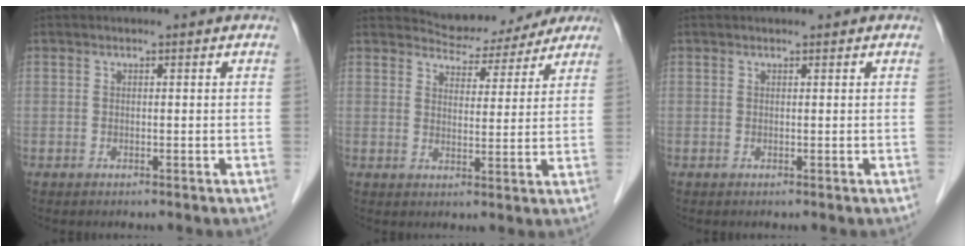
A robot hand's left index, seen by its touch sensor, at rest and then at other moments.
{"total": 9.4, "force": [8.7, 3.6, 0.8], "torque": [-0.002, 0.011, 0.103]}
{"total": 0.5, "force": [0.5, 0.2, 0.2], "torque": [-0.008, 0.005, 0.007]}